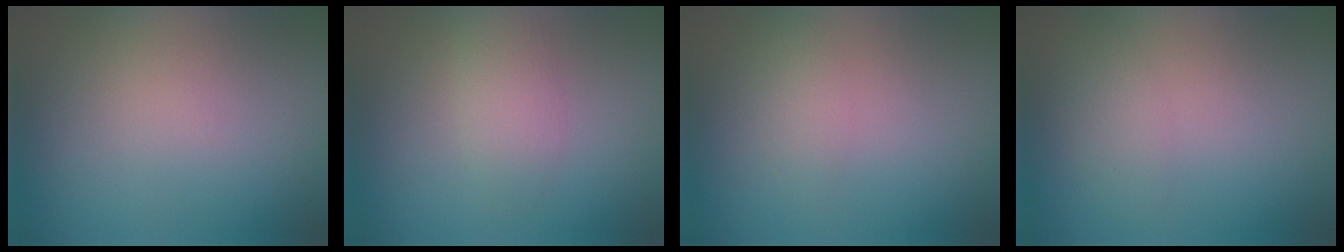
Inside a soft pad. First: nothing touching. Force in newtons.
{"total": 1.9, "press": 1.9, "slide": 0.1}
{"total": 1.4, "press": 1.4, "slide": 0.1}
{"total": 1.8, "press": 1.8, "slide": 0.0}